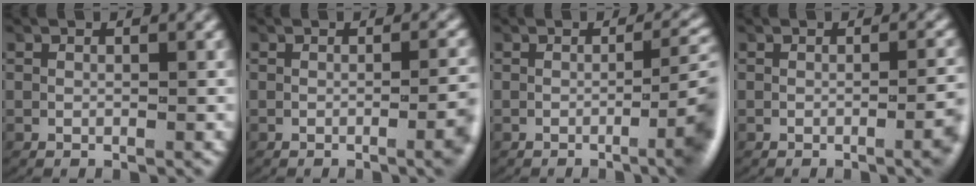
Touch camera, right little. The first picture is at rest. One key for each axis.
{"total": 2.8, "fx": -0.7, "fy": 0.4, "fz": 2.7, "tx": -0.026, "ty": 0.005, "tz": -0.015}
{"total": 5.4, "fx": -1.2, "fy": 1.4, "fz": 5.1, "tx": -0.051, "ty": 0.005, "tz": -0.025}
{"total": 2.5, "fx": -0.7, "fy": 0.3, "fz": 2.4, "tx": -0.025, "ty": 0.005, "tz": -0.015}